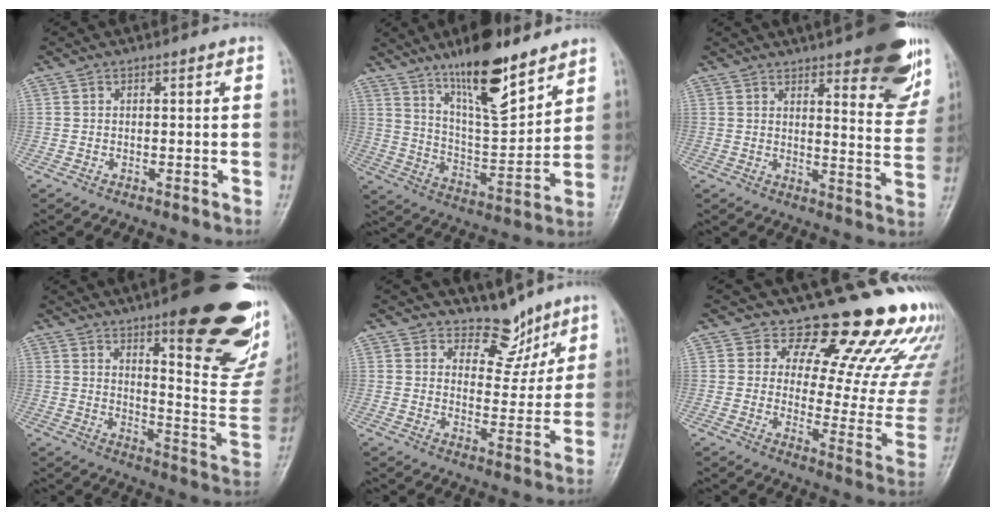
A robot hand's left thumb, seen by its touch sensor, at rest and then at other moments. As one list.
[{"total": 16.5, "force": [11.6, 4.6, 10.8], "torque": [-0.154, -0.073, 0.207]}, {"total": 19.7, "force": [12.8, 5.9, 13.8], "torque": [-0.140, -0.066, 0.154]}, {"total": 26.5, "force": [15.1, 6.8, 20.7], "torque": [-0.218, -0.080, 0.211]}, {"total": 7.2, "force": [5.9, 3.9, 1.1], "torque": [0.021, -0.046, 0.095]}, {"total": 21.4, "force": [17.2, 7.7, 10.1], "torque": [-0.078, -0.132, 0.204]}]